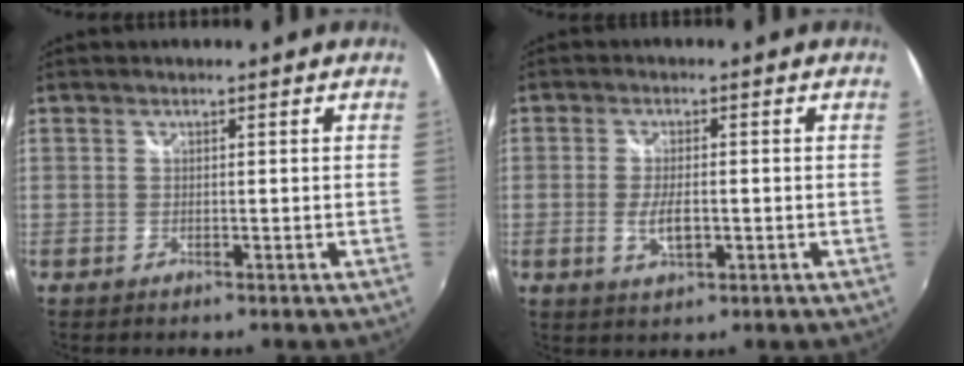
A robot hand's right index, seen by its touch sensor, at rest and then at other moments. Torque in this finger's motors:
{"motor_torque": [0.08, 0.04, 0.32, 0.05]}